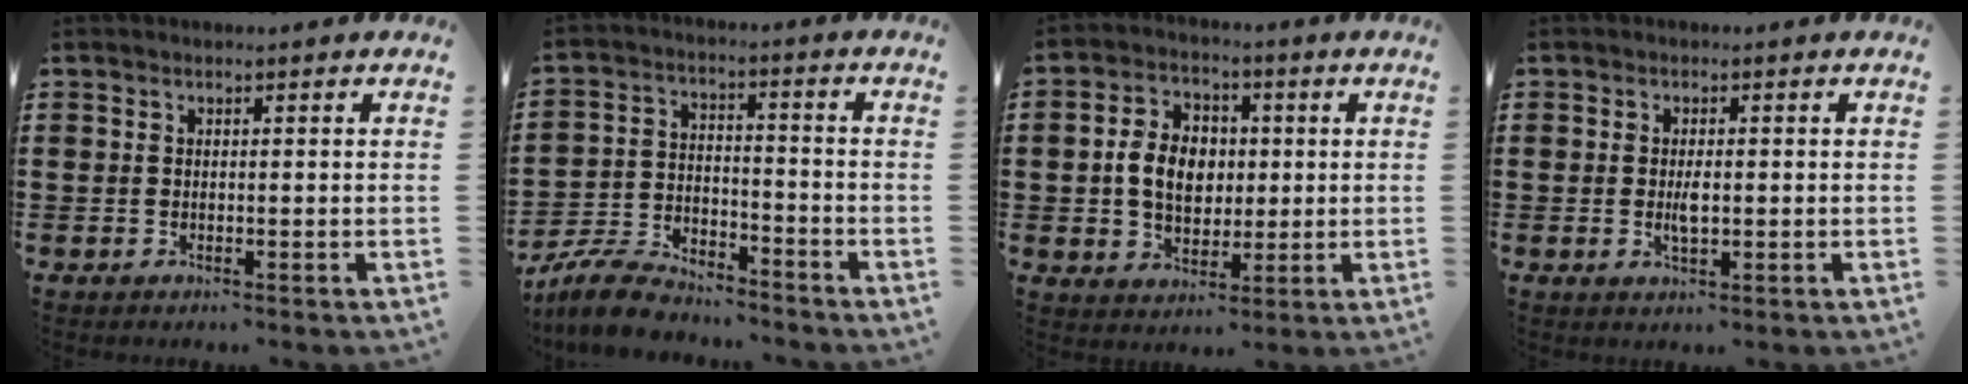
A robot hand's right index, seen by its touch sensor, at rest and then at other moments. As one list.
[{"total": 7.0, "force": [-6.6, 1.2, 1.8], "torque": [-0.044, 0.011, -0.129]}, {"total": 7.5, "force": [0.1, 5.6, 5.0], "torque": [-0.114, 0.010, -0.006]}, {"total": 2.7, "force": [-0.1, 0.9, 2.5], "torque": [-0.048, -0.003, -0.001]}]